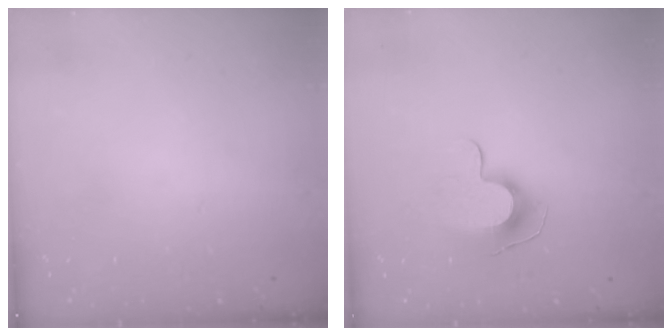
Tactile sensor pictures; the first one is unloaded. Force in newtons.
{"total": 9.4, "press": 9.4, "slide": 0.6}